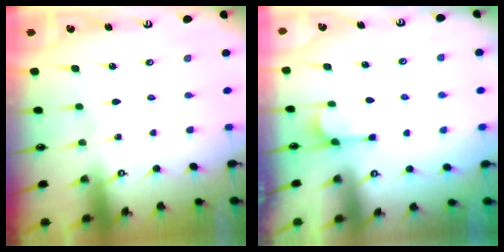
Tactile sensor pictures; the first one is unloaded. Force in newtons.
{"total": 1.7, "press": 1.3, "slide": 1.1}